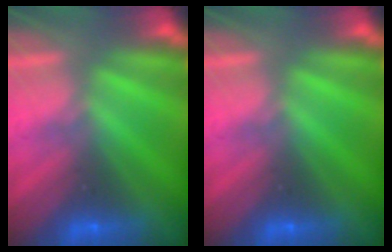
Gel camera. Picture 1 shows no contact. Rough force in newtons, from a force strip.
{"total": 0.0}